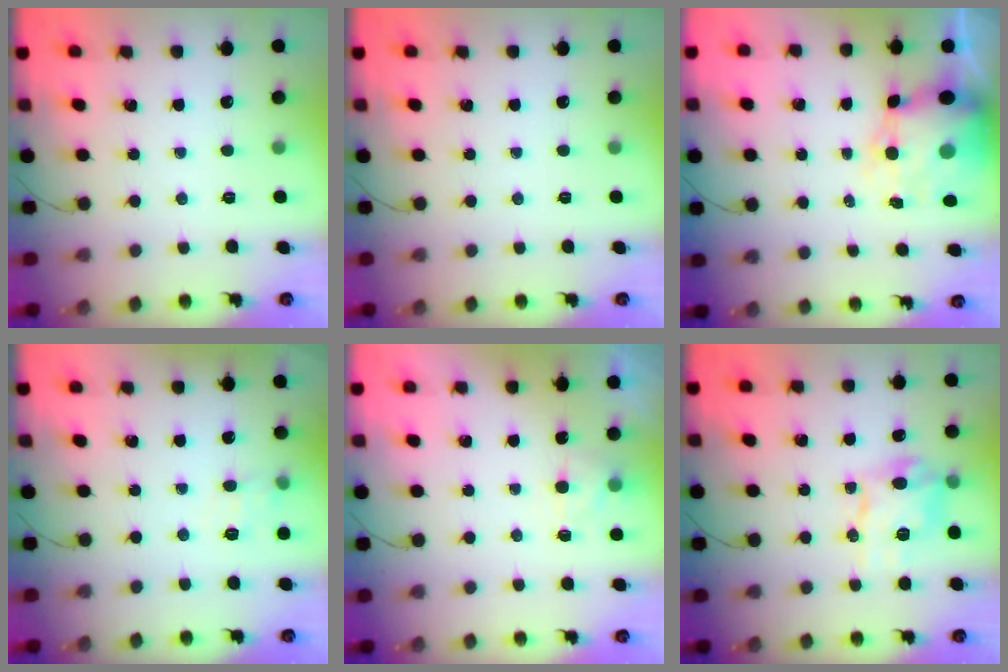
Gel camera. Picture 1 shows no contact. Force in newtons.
{"total": 0.0}
{"total": 9.6, "press": 9.2, "slide": 2.7}
{"total": 6.7, "press": 6.5, "slide": 1.8}
{"total": 2.9, "press": 2.5, "slide": 1.5}
{"total": 10.9, "press": 10.8, "slide": 1.3}